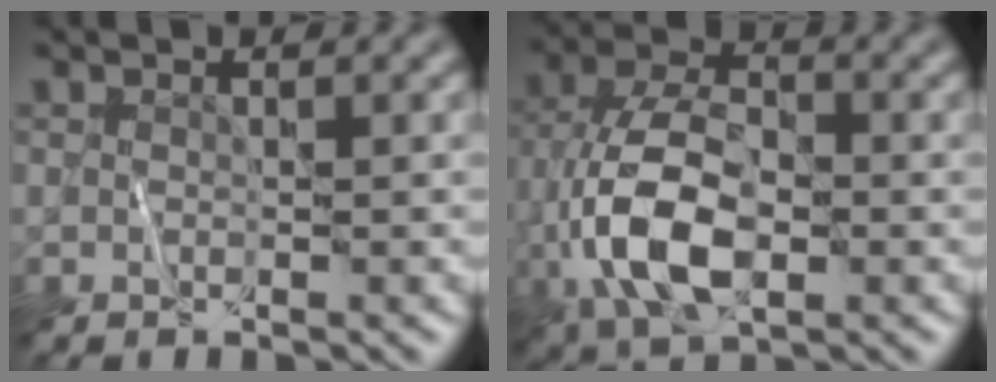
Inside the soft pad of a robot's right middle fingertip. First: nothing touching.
{"total": 9.1, "force": [-2.4, 4.8, 7.4], "torque": [-0.162, 0.001, -0.057]}